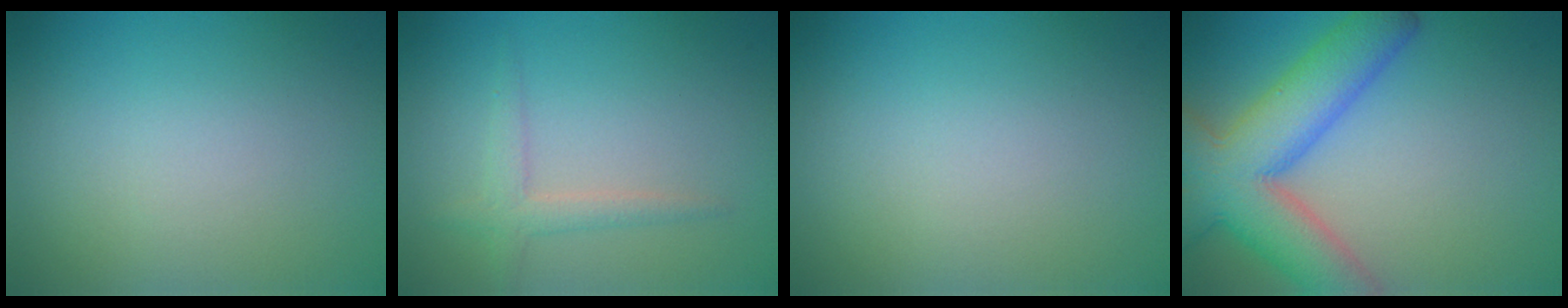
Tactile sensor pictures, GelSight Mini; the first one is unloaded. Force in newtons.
{"total": 1.9, "press": 1.9, "slide": 0.1}
{"total": 0.0}
{"total": 9.6, "press": 9.6, "slide": 0.6}